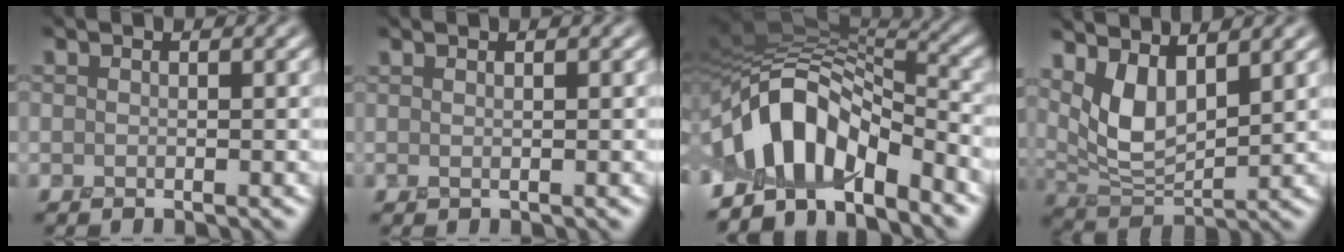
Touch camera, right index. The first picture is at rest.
{"total": 0.7, "force": [0.5, -0.5, -0.2], "torque": [0.001, 0.001, 0.017]}
{"total": 9.4, "force": [-5.2, 4.2, 6.7], "torque": [-0.106, 0.013, -0.095]}
{"total": 4.9, "force": [2.7, 1.9, 3.7], "torque": [-0.082, -0.013, 0.060]}